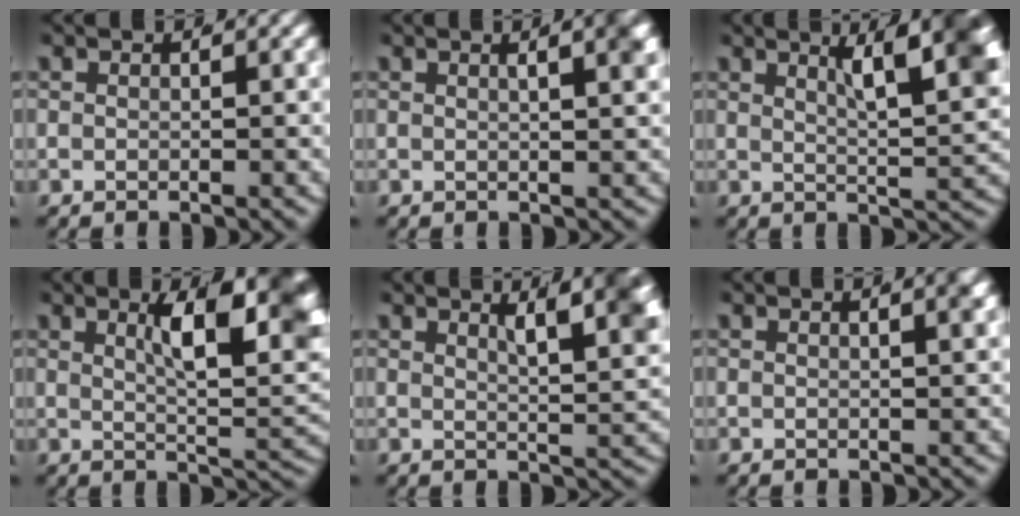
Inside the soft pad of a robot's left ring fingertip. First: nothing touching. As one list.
[{"total": 2.8, "force": [1.0, 0.2, 2.6], "torque": [-0.023, 0.004, 0.015]}, {"total": 8.9, "force": [3.3, 3.0, 7.8], "torque": [-0.082, -0.003, 0.053]}, {"total": 9.6, "force": [2.3, 3.1, 8.8], "torque": [-0.093, -0.003, 0.040]}, {"total": 7.1, "force": [3.1, 2.0, 6.1], "torque": [-0.056, -0.002, 0.049]}, {"total": 1.5, "force": [0.7, -0.2, 1.3], "torque": [-0.010, 0.002, 0.011]}]